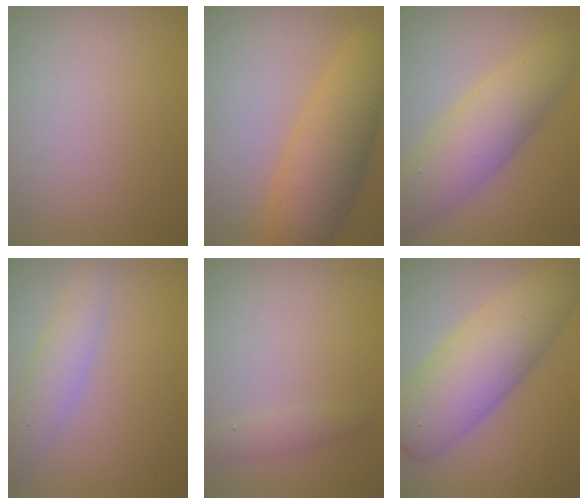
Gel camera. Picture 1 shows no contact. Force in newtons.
{"total": 7.5, "press": 7.5, "slide": 0.4}
{"total": 7.0, "press": 7.0, "slide": 0.3}
{"total": 2.9, "press": 2.9, "slide": 0.1}
{"total": 1.3, "press": 1.3, "slide": 0.1}
{"total": 8.6, "press": 8.6, "slide": 0.2}